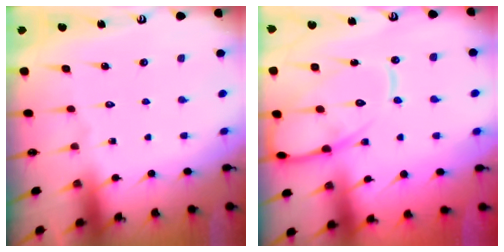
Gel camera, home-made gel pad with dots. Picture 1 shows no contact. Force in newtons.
{"total": 13.1, "press": 13.1, "slide": 1.2}